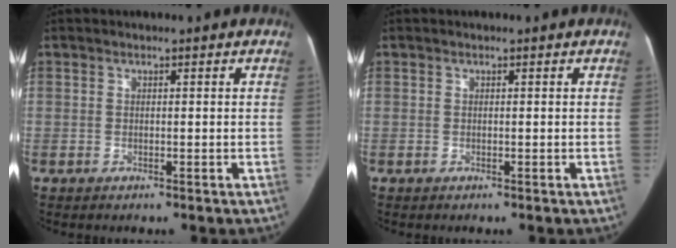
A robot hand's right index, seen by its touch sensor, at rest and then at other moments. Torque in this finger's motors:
{"motor_torque": [-0.02, 0.00, 0.00, 0.00]}